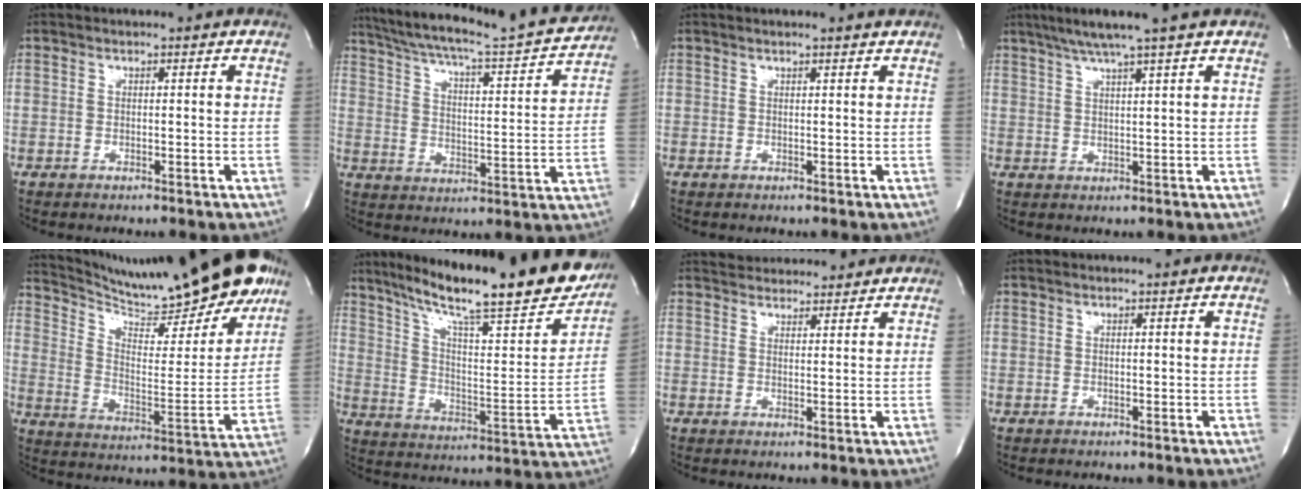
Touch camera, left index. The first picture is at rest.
{"total": 22.6, "force": [20.4, 2.1, 9.4], "torque": [-0.164, -0.028, 0.283]}
{"total": 1.5, "force": [1.4, -0.5, 0.4], "torque": [-0.017, -0.005, 0.017]}
{"total": 6.6, "force": [5.1, -1.6, 4.0], "torque": [-0.067, 0.006, 0.083]}
{"total": 25.7, "force": [22.0, 2.9, 13.0], "torque": [-0.218, -0.060, 0.312]}
{"total": 28.9, "force": [22.3, 4.4, 17.8], "torque": [-0.284, -0.028, 0.308]}
{"total": 7.7, "force": [7.4, 1.8, 1.4], "torque": [-0.022, 0.019, 0.101]}
{"total": 0.0}